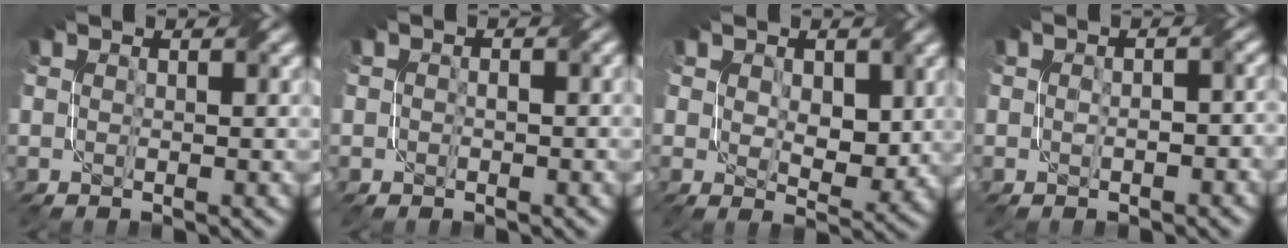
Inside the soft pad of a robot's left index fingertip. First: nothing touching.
{"total": 1.0, "force": [0.0, 0.6, 0.7], "torque": [-0.014, 0.000, -0.005]}
{"total": 3.9, "force": [1.1, 2.6, 2.8], "torque": [-0.051, -0.011, 0.019]}
{"total": 2.1, "force": [-0.5, 1.2, 1.7], "torque": [-0.029, -0.002, -0.004]}